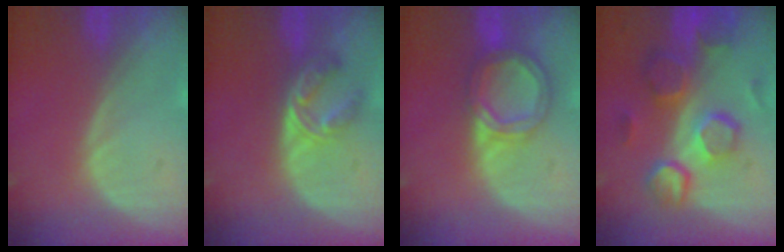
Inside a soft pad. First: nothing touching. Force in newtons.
{"total": 5.7, "press": 4.7, "slide": 3.2}
{"total": 6.3, "press": 5.9, "slide": 2.3}
{"total": 10.6, "press": 9.2, "slide": 5.2}